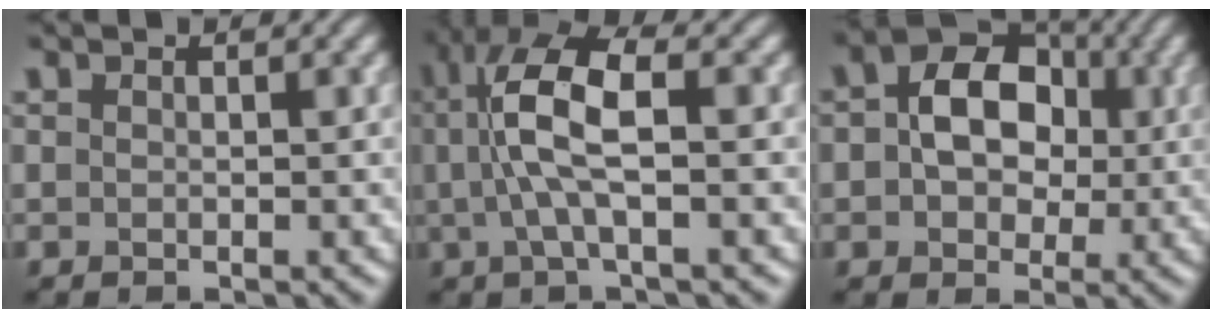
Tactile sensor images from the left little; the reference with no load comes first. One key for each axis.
{"total": 6.8, "fx": 0.6, "fy": 2.3, "fz": 6.4, "tx": -0.137, "ty": 0.011, "tz": 0.007}
{"total": 8.2, "fx": 0.7, "fy": 6.0, "fz": 5.5, "tx": -0.077, "ty": 0.015, "tz": -0.004}